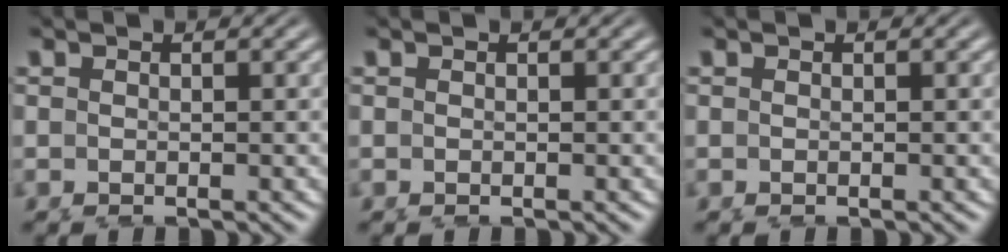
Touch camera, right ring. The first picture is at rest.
{"total": 0.0}
{"total": 0.0}